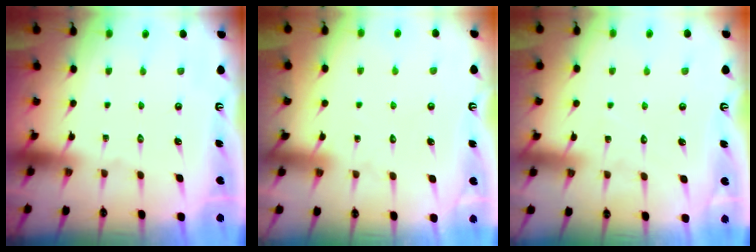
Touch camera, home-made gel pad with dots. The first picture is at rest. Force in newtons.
{"total": 4.8, "press": 4.8, "slide": 0.5}
{"total": 4.0, "press": 4.0, "slide": 0.4}